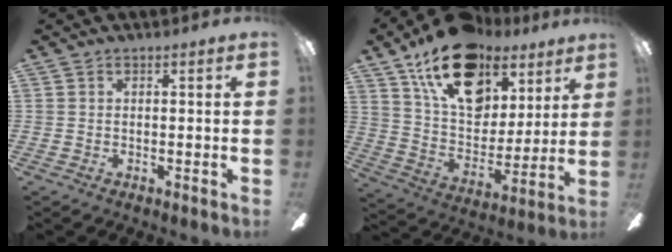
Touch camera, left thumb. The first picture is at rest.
{"total": 22.3, "force": [13.5, 13.1, 12.1], "torque": [-0.200, -0.063, 0.242]}